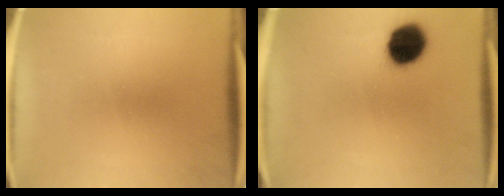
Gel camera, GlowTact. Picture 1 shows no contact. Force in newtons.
{"total": 10.9}